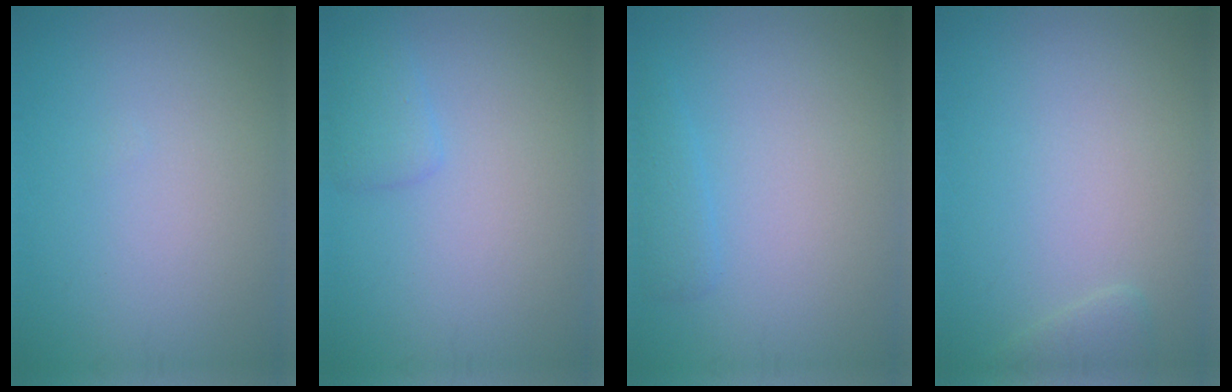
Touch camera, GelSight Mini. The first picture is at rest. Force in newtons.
{"total": 1.6, "press": 1.6, "slide": 0.1}
{"total": 1.4, "press": 1.4, "slide": 0.1}
{"total": 1.2, "press": 1.2, "slide": 0.1}